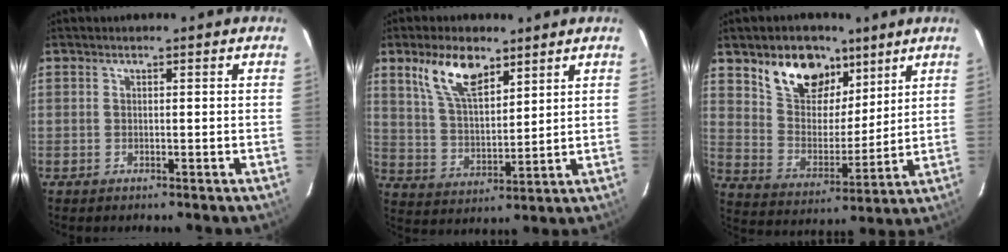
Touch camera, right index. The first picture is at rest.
{"total": 10.5, "force": [6.5, 4.7, 6.8], "torque": [-0.128, 0.011, 0.132]}
{"total": 13.9, "force": [8.8, 8.6, 6.5], "torque": [-0.127, 0.023, 0.166]}